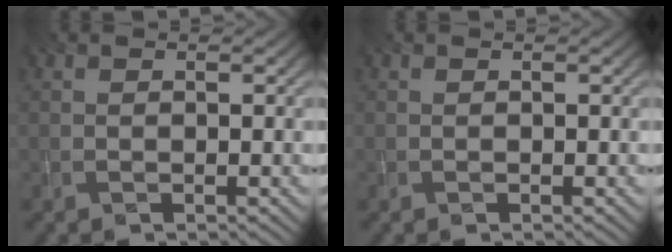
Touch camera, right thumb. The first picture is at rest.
{"total": 0.0}